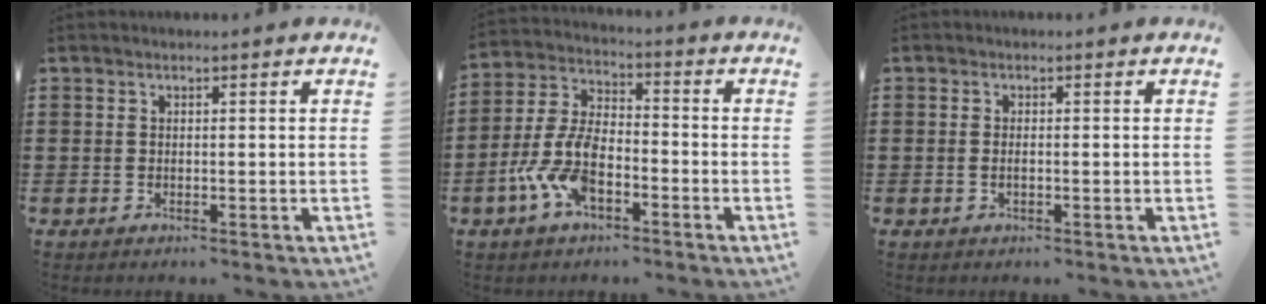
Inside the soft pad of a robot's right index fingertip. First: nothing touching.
{"total": 9.4, "force": [-3.9, 4.5, 7.2], "torque": [-0.184, -0.005, -0.080]}
{"total": 1.1, "force": [-0.2, 0.2, 1.0], "torque": [-0.021, -0.005, -0.002]}